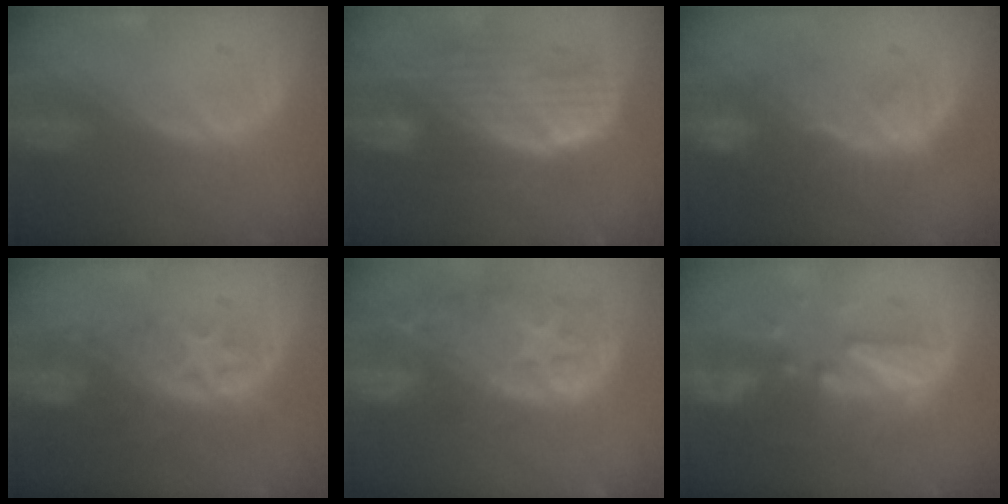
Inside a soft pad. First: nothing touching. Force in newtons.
{"total": 10.2, "press": 8.9, "slide": 5.1}
{"total": 10.1, "press": 8.7, "slide": 5.1}
{"total": 8.2, "press": 7.3, "slide": 3.8}
{"total": 14.1, "press": 11.4, "slide": 8.4}
{"total": 9.0, "press": 8.4, "slide": 3.3}